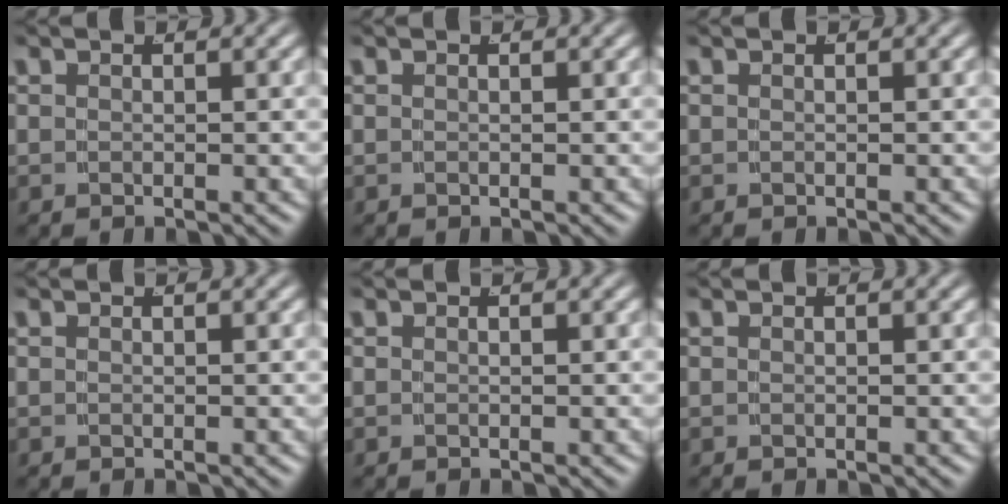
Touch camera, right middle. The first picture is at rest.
{"total": 0.0}
{"total": 0.0}
{"total": 0.0}
{"total": 0.0}
{"total": 0.0}